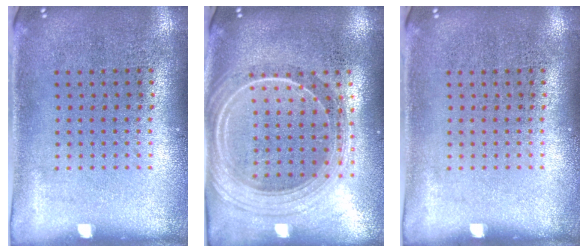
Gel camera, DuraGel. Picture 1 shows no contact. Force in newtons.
{"total": 2.3, "press": 2.0, "slide": 1.2}
{"total": 0.0}